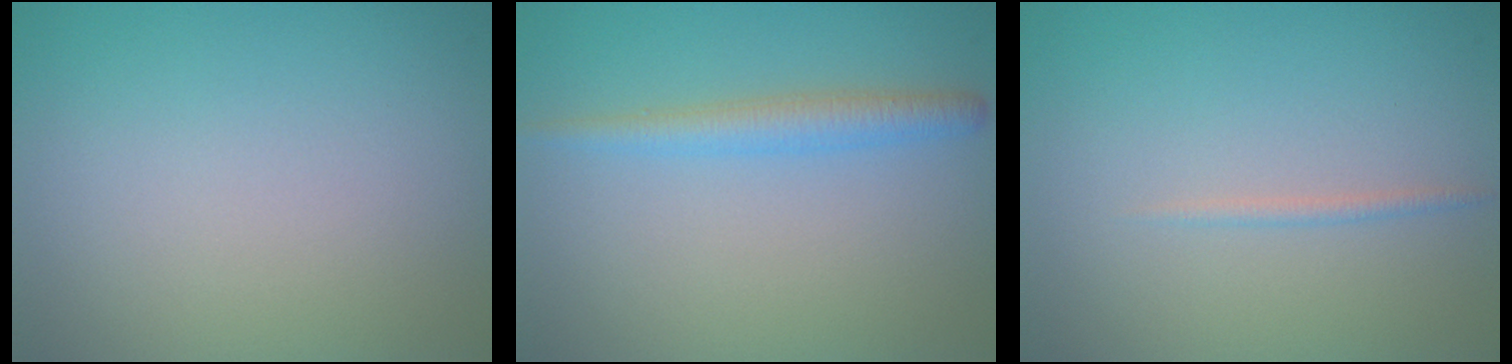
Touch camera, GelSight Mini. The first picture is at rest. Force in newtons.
{"total": 2.3, "press": 2.3, "slide": 0.1}
{"total": 0.7, "press": 0.7, "slide": 0.1}